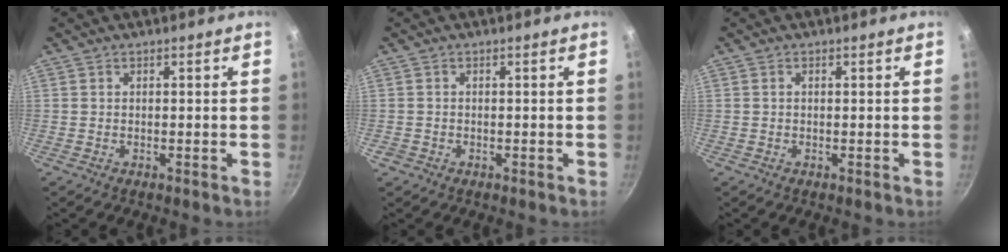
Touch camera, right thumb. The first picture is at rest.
{"total": 1.0, "force": [-0.4, 0.9, 0.1], "torque": [0.001, 0.004, -0.009]}
{"total": 0.0}